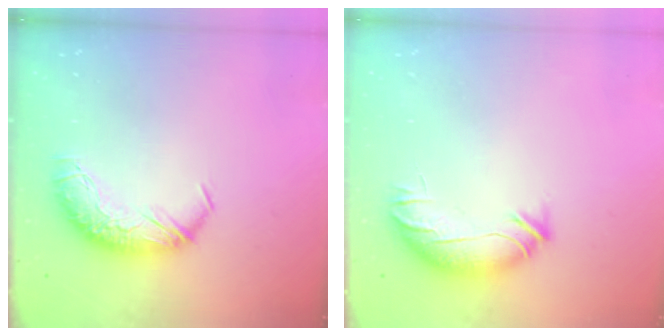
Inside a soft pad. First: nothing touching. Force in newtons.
{"total": 3.9, "press": 3.5, "slide": 1.8}